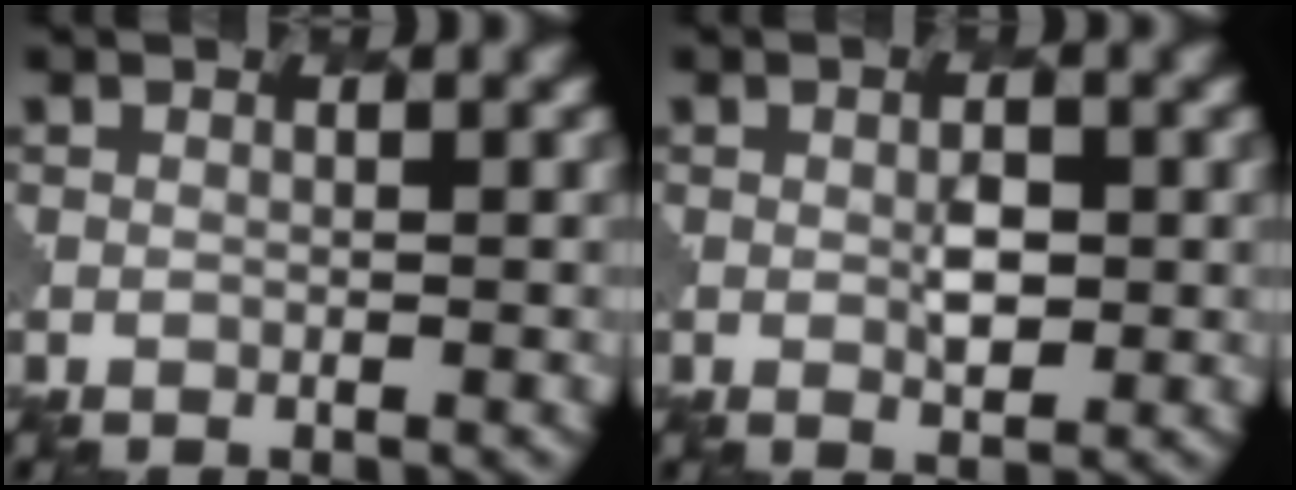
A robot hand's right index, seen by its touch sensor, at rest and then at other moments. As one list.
[{"total": 2.0, "force": [0.2, 1.0, 1.8], "torque": [-0.028, -0.004, 0.006]}]